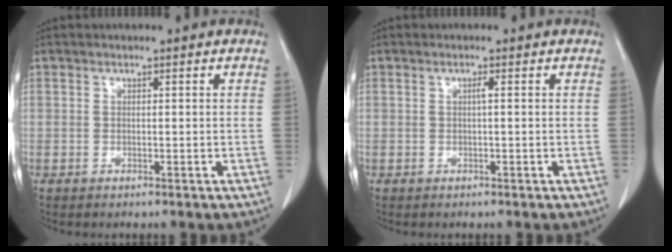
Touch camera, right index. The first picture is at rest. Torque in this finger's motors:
{"motor_torque": [0.18, -0.11, 0.00, 0.02]}